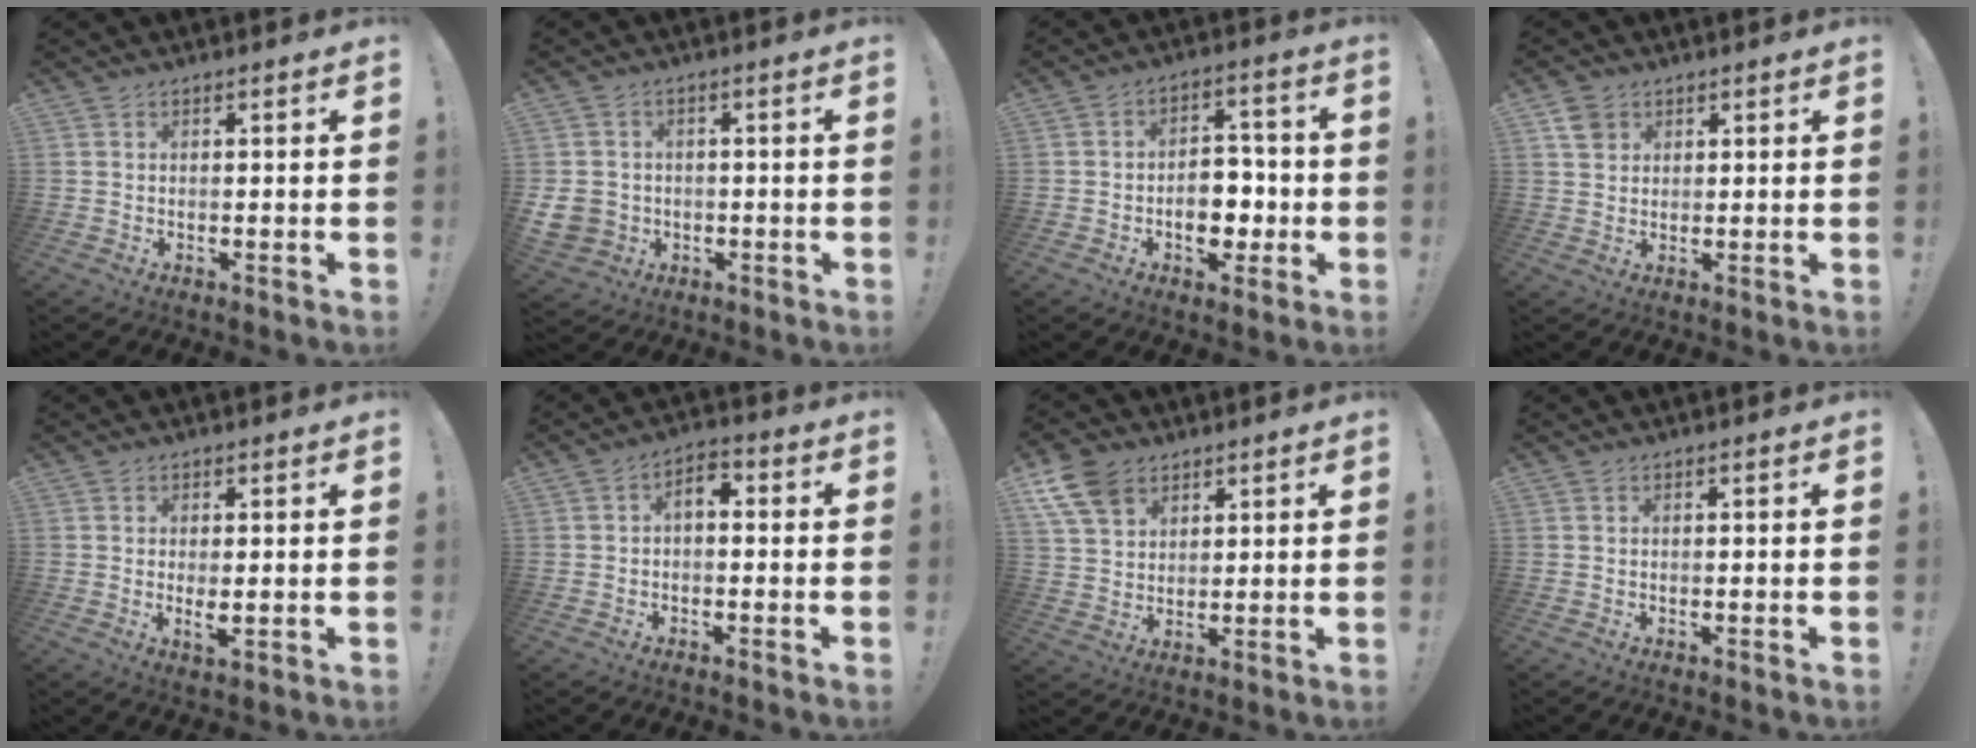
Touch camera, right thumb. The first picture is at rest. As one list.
[{"total": 7.1, "force": [-1.1, 6.3, 3.0], "torque": [-0.062, 0.009, -0.016]}, {"total": 10.4, "force": [-2.7, 7.4, 6.9], "torque": [-0.093, 0.024, -0.042]}, {"total": 4.4, "force": [2.5, 3.4, 1.5], "torque": [-0.017, -0.005, 0.046]}, {"total": 3.1, "force": [0.3, 0.8, 2.9], "torque": [-0.039, -0.007, 0.006]}, {"total": 4.2, "force": [-0.2, 2.5, 3.4], "torque": [-0.059, 0.007, -0.004]}, {"total": 10.4, "force": [6.1, 6.9, 5.0], "torque": [-0.099, -0.022, 0.120]}, {"total": 0.0}]